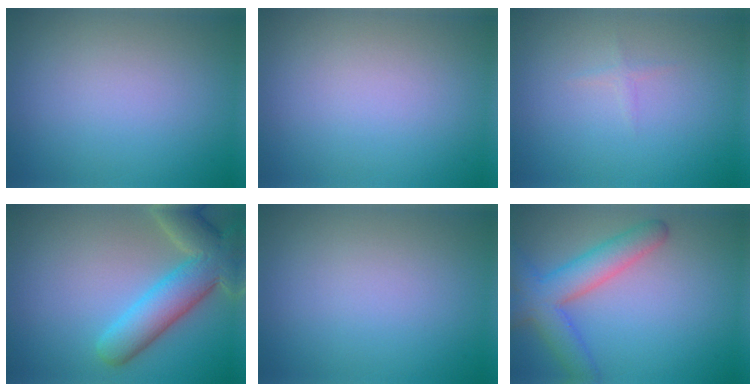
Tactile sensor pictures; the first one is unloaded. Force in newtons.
{"total": 0.0}
{"total": 0.6, "press": 0.6, "slide": 0.0}
{"total": 7.5, "press": 7.4, "slide": 0.6}
{"total": 0.0}
{"total": 5.4, "press": 5.4, "slide": 0.2}